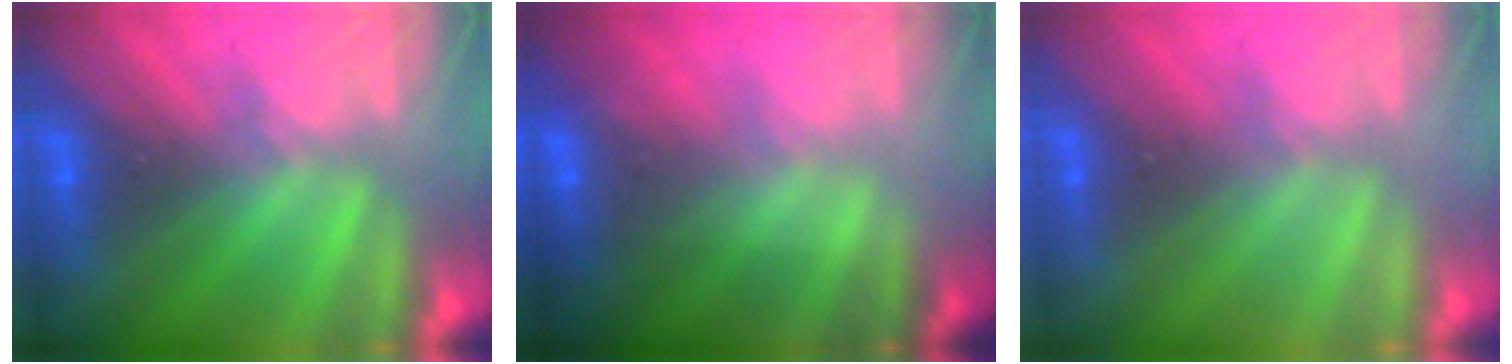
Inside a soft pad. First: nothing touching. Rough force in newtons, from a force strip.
{"total": 1.6}
{"total": 3.1}